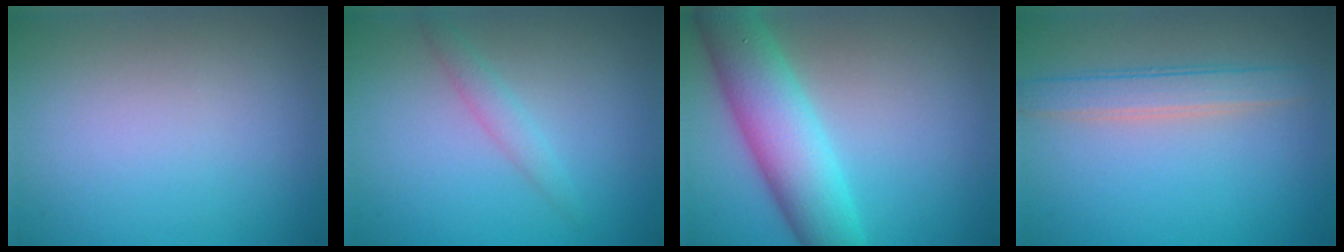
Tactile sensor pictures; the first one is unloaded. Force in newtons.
{"total": 1.5, "press": 1.5, "slide": 0.0}
{"total": 7.8, "press": 7.8, "slide": 0.4}
{"total": 2.8, "press": 2.8, "slide": 0.3}